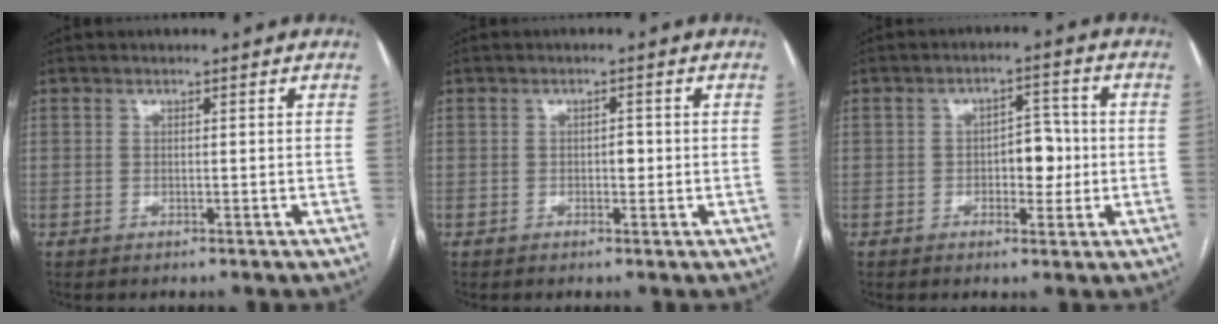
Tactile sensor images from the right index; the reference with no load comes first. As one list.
[{"total": 1.6, "force": [-0.2, 0.9, 1.3], "torque": [-0.015, 0.004, -0.003]}, {"total": 5.3, "force": [-0.6, 3.0, 4.3], "torque": [-0.056, 0.013, -0.008]}]